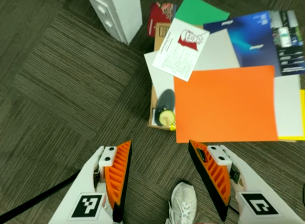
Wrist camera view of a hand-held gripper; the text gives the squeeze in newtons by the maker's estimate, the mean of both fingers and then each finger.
{"total": 0.0}